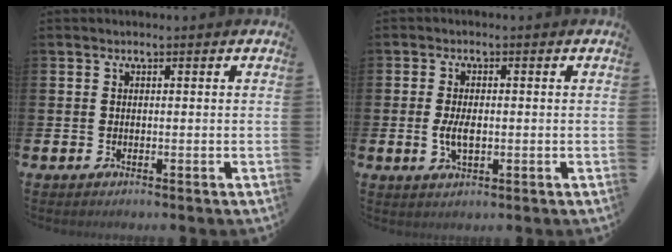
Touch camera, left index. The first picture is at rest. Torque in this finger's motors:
{"motor_torque": [0.72, -0.04, 0.10, 0.09]}